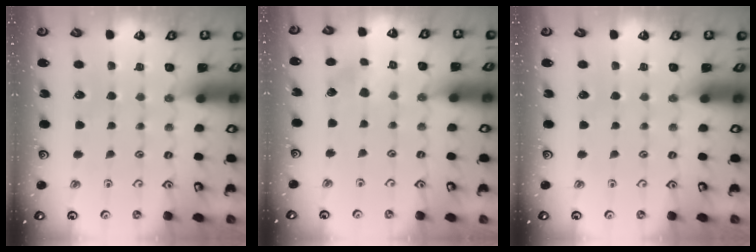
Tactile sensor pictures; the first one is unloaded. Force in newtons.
{"total": 3.0, "press": 2.9, "slide": 0.7}
{"total": 0.0}